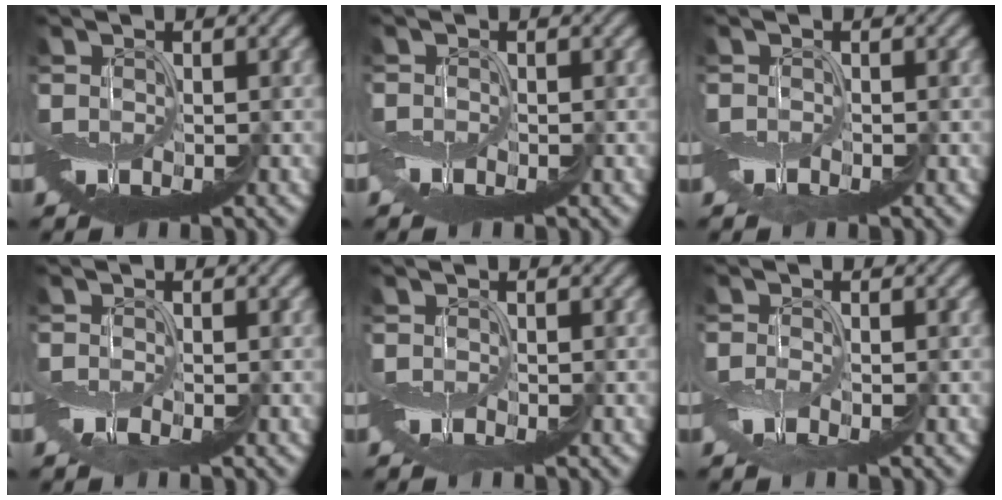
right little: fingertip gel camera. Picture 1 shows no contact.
{"total": 1.0, "force": [-0.6, -0.4, -0.7], "torque": [0.014, 0.001, -0.013]}
{"total": 0.9, "force": [-0.1, -0.4, -0.8], "torque": [0.016, 0.003, -0.003]}
{"total": 1.0, "force": [-0.5, -0.6, -0.7], "torque": [0.013, 0.000, -0.010]}
{"total": 0.7, "force": [-0.3, -0.3, -0.5], "torque": [0.010, 0.000, -0.006]}
{"total": 1.1, "force": [-0.4, -0.7, -0.7], "torque": [0.012, 0.001, -0.009]}